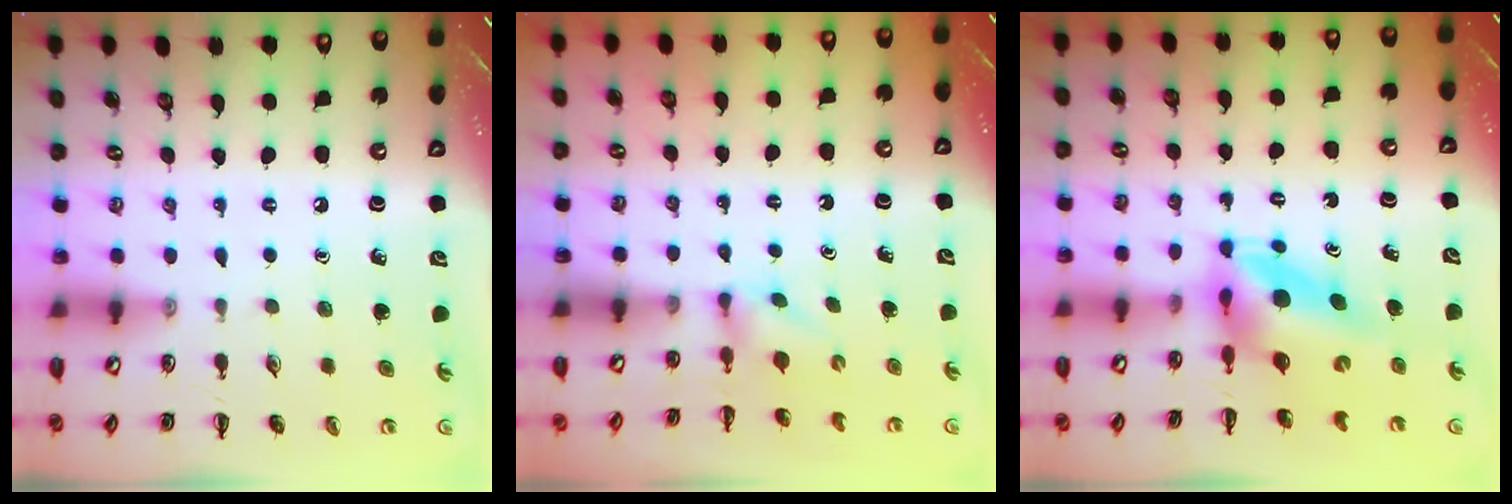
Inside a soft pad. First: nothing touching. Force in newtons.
{"total": 2.5, "press": 2.3, "slide": 0.9}
{"total": 5.4, "press": 5.2, "slide": 1.6}